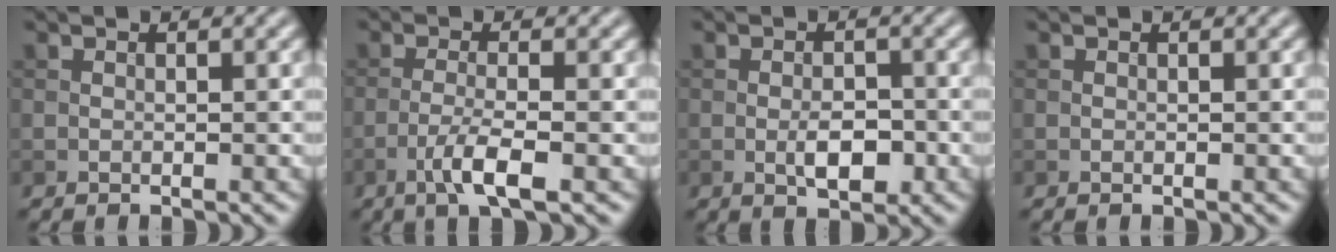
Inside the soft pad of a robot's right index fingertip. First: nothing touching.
{"total": 3.6, "force": [-1.7, 0.6, 3.1], "torque": [-0.061, 0.006, -0.038]}
{"total": 3.2, "force": [-0.9, 1.5, 2.7], "torque": [-0.044, -0.002, -0.015]}
{"total": 0.0}